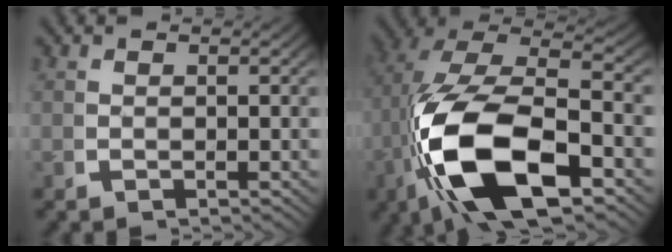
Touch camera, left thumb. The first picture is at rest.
{"total": 17.6, "force": [-2.2, 10.0, 14.3], "torque": [-0.336, -0.061, 0.001]}